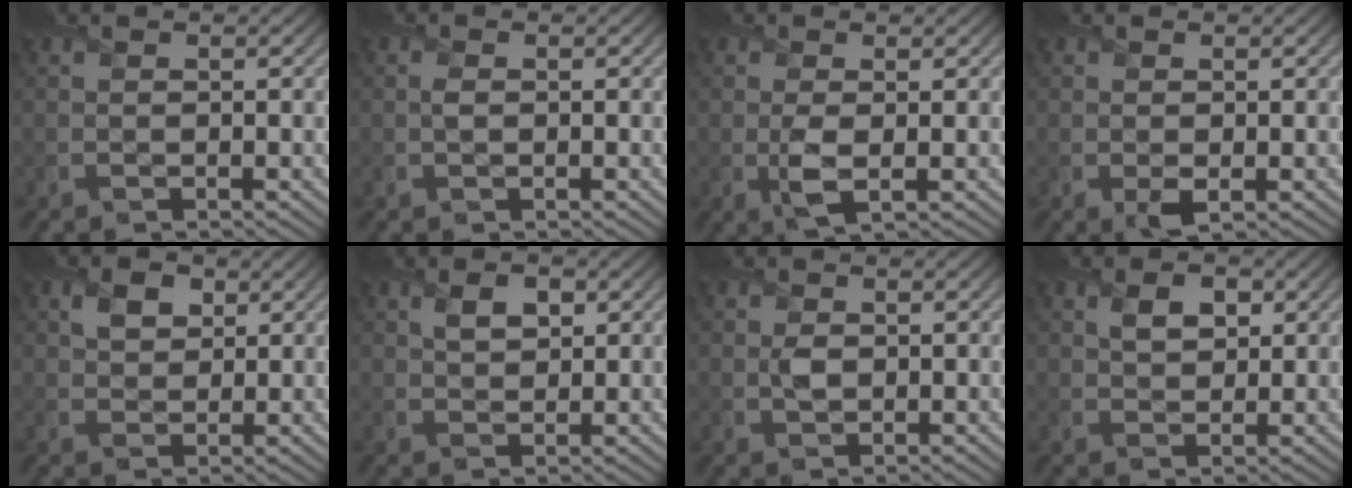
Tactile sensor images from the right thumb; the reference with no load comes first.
{"total": 0.8, "force": [0.1, 0.6, 0.6], "torque": [-0.013, -0.001, -0.001]}
{"total": 2.6, "force": [-0.1, 1.3, 2.3], "torque": [-0.052, -0.007, -0.001]}
{"total": 1.8, "force": [-0.3, 1.1, 1.3], "torque": [-0.028, -0.010, -0.005]}
{"total": 3.5, "force": [1.5, 2.6, 1.9], "torque": [-0.042, -0.001, 0.025]}
{"total": 3.2, "force": [1.2, 2.1, 2.2], "torque": [-0.042, -0.001, 0.022]}
{"total": 1.9, "force": [0.2, 1.5, 1.2], "torque": [-0.027, -0.002, 0.001]}
{"total": 3.5, "force": [1.3, 2.4, 2.3], "torque": [-0.046, -0.002, 0.022]}